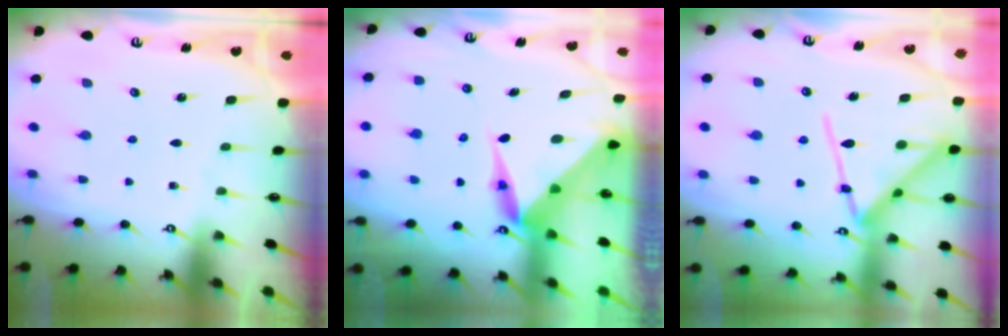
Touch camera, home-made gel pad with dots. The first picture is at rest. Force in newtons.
{"total": 8.7, "press": 8.6, "slide": 0.5}
{"total": 16.4, "press": 16.3, "slide": 1.4}